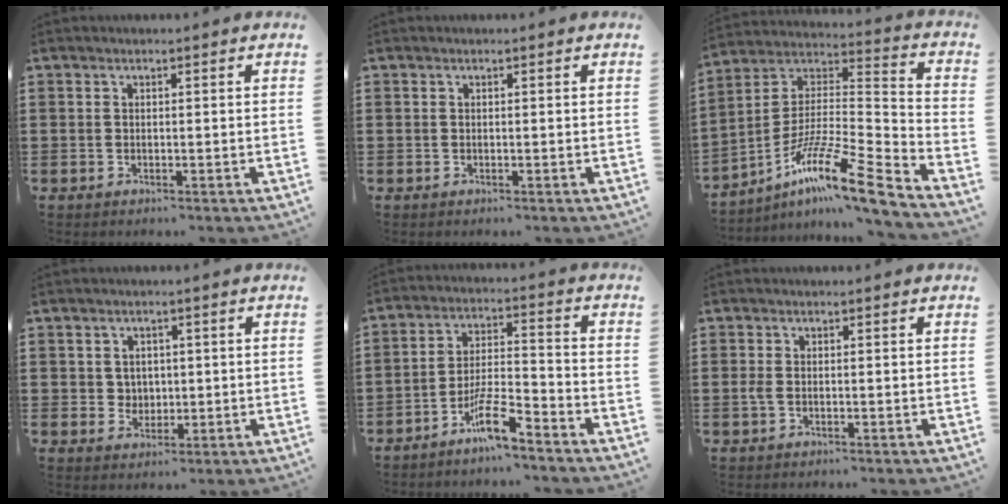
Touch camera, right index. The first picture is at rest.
{"total": 0.0}
{"total": 13.5, "force": [-9.5, 1.5, 9.6], "torque": [-0.175, 0.003, -0.181]}
{"total": 2.6, "force": [0.8, 2.3, 0.6], "torque": [-0.021, 0.011, 0.013]}
{"total": 7.6, "force": [-5.7, 1.2, 4.9], "torque": [-0.105, 0.001, -0.109]}
{"total": 1.1, "force": [-0.2, 0.4, 1.0], "torque": [-0.028, -0.004, -0.006]}